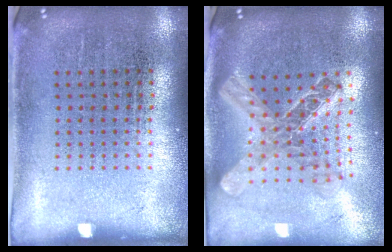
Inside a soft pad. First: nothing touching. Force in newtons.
{"total": 2.1, "press": 1.7, "slide": 1.3}